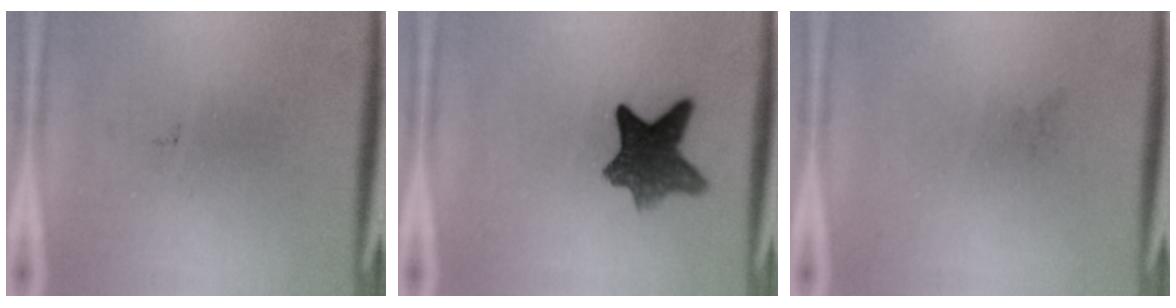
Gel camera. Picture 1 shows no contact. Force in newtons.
{"total": 8.3}
{"total": 0.0}